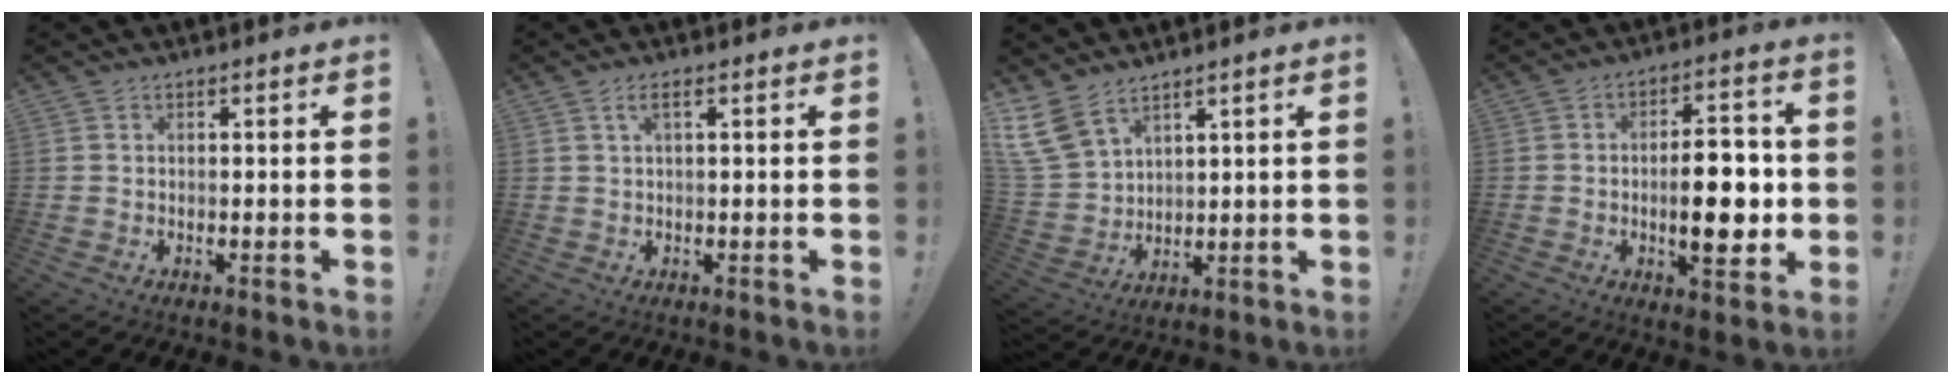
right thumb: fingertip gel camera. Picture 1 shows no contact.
{"total": 2.6, "force": [0.8, 0.5, 2.4], "torque": [-0.040, -0.001, 0.011]}
{"total": 10.5, "force": [7.9, 5.1, 4.8], "torque": [-0.109, -0.043, 0.156]}
{"total": 14.0, "force": [-1.5, 5.6, 12.7], "torque": [-0.183, 0.002, -0.032]}